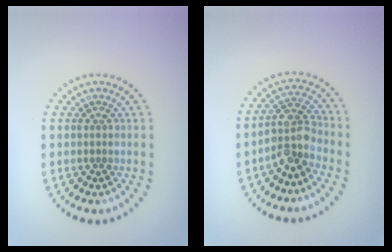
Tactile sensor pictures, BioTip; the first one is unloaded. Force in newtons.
{"total": 3.6, "press": 3.0, "slide": 2.0}